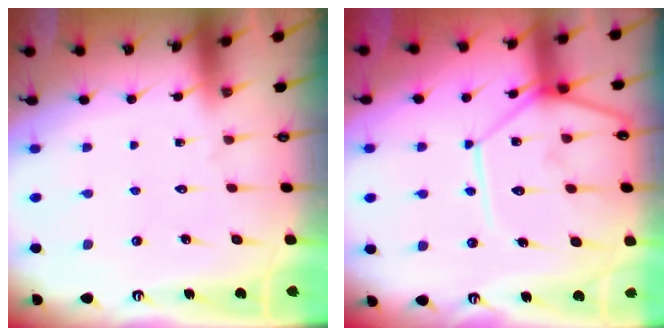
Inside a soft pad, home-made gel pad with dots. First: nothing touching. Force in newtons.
{"total": 15.4, "press": 15.3, "slide": 2.0}